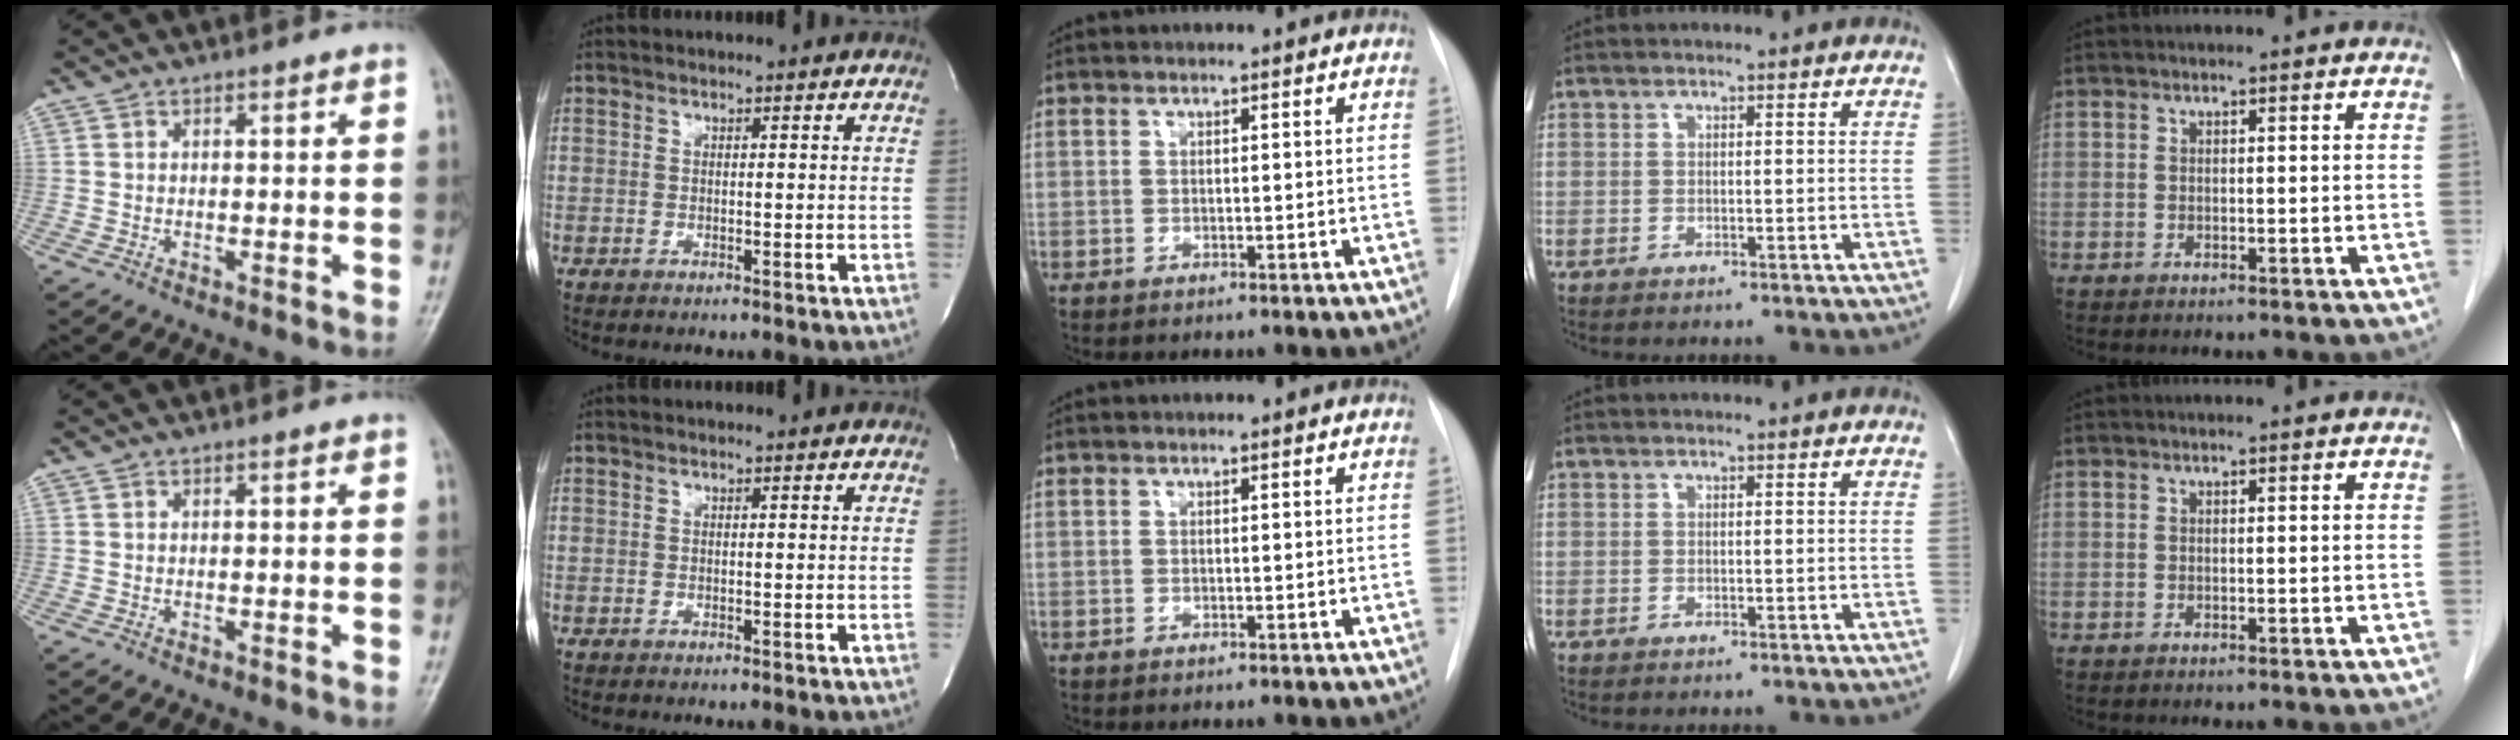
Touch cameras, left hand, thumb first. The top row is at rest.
{}